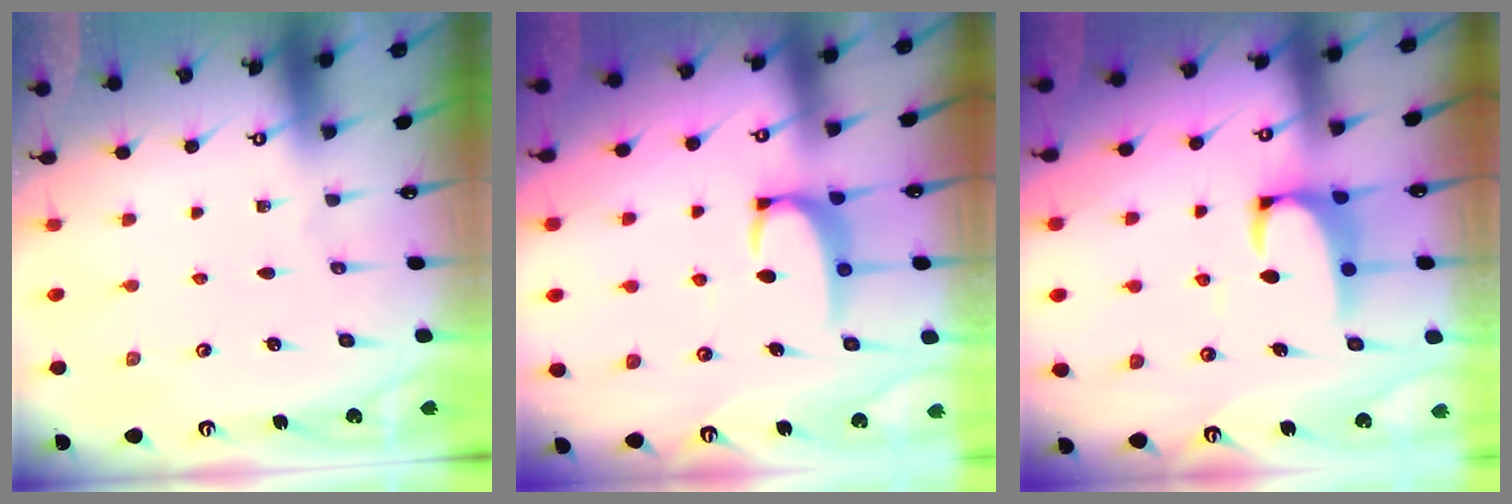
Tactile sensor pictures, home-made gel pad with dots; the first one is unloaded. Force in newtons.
{"total": 2.9, "press": 2.9, "slide": 0.4}
{"total": 2.2, "press": 2.0, "slide": 1.0}